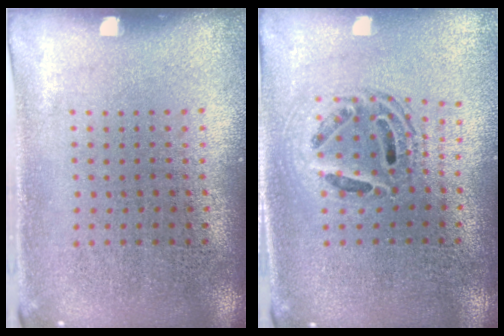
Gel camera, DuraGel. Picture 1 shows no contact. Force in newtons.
{"total": 1.6, "press": 1.4, "slide": 0.9}